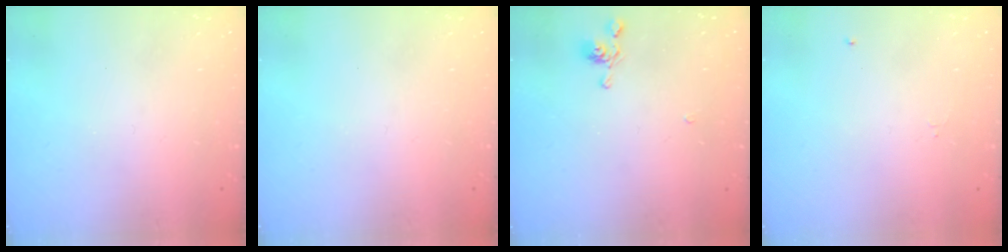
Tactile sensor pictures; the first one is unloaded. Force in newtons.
{"total": 0.0}
{"total": 6.2, "press": 6.2, "slide": 0.2}
{"total": 0.6, "press": 0.5, "slide": 0.2}